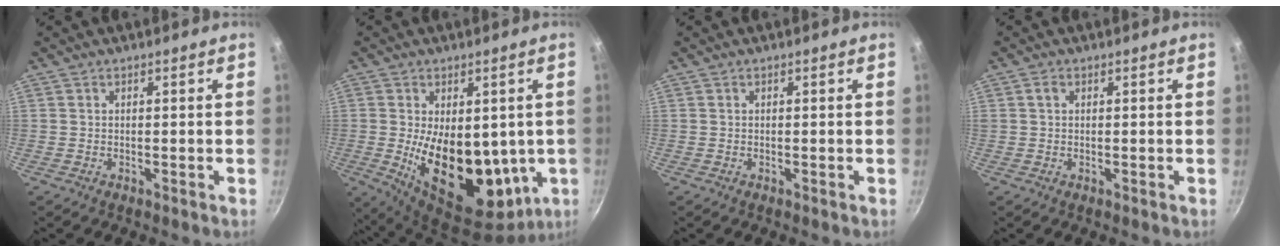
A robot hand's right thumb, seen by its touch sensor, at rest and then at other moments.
{"total": 19.8, "force": [-1.1, 11.2, 16.3], "torque": [-0.235, -0.032, 0.010]}
{"total": 0.0}
{"total": 1.2, "force": [0.4, 0.9, 0.7], "torque": [-0.009, 0.005, 0.007]}